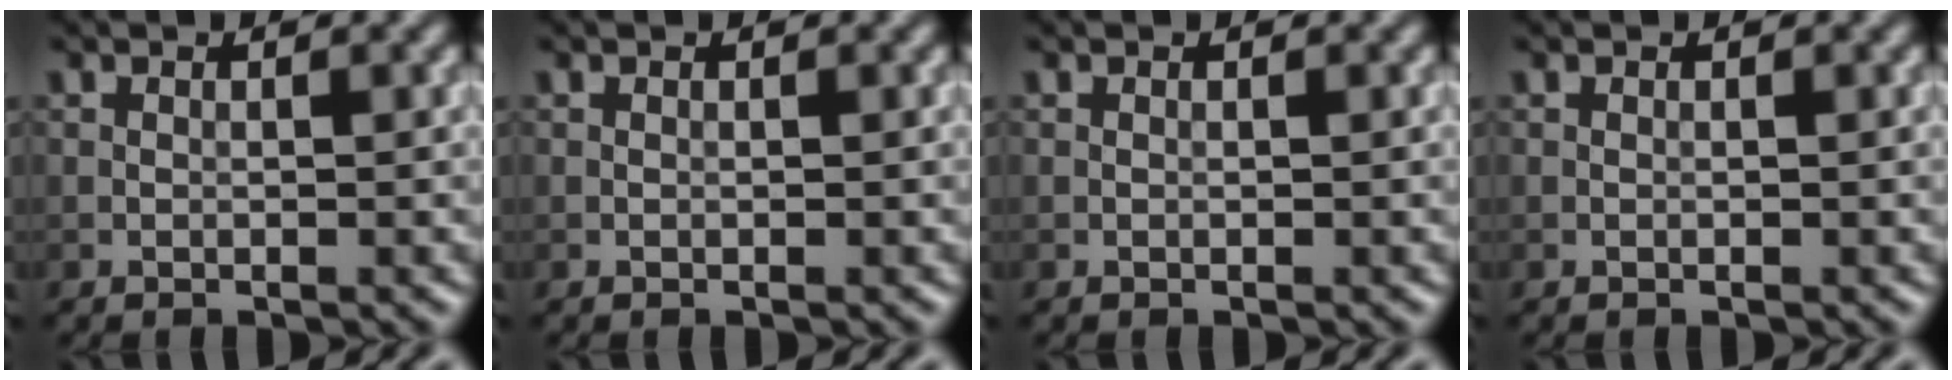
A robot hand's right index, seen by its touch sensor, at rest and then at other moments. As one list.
[{"total": 0.0}, {"total": 0.0}, {"total": 0.0}]